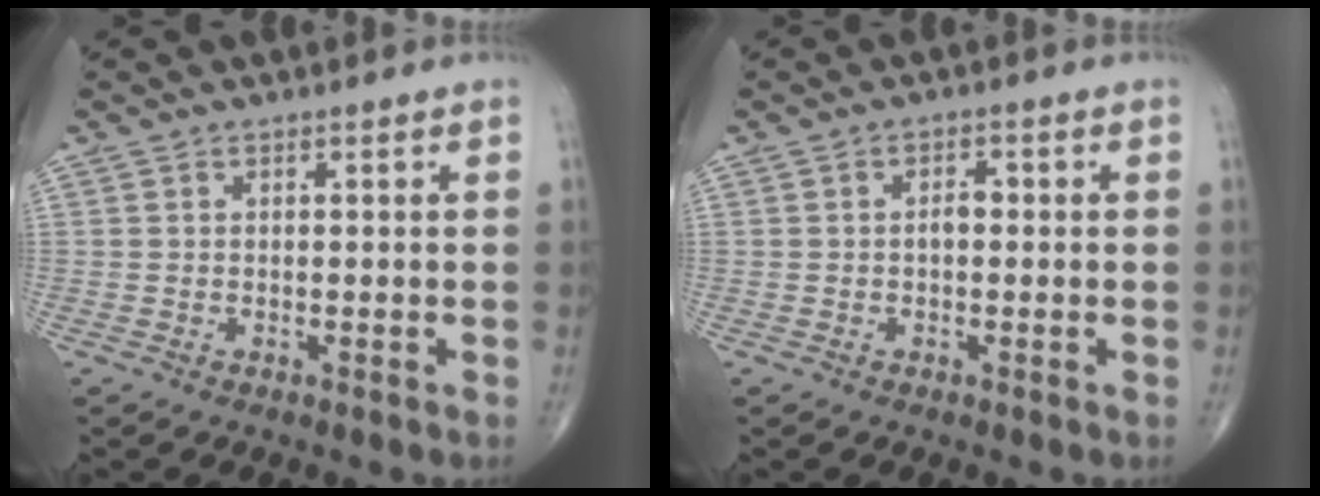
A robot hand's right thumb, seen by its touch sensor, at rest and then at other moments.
{"total": 2.1, "force": [0.0, 1.1, 1.8], "torque": [-0.027, 0.008, -0.004]}